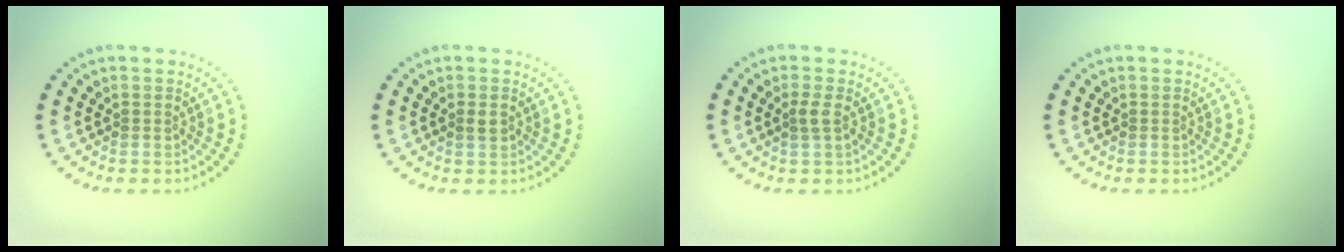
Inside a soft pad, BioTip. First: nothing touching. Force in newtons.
{"total": 0.8, "press": 0.8, "slide": 0.1}
{"total": 1.3, "press": 1.1, "slide": 0.5}
{"total": 0.0}